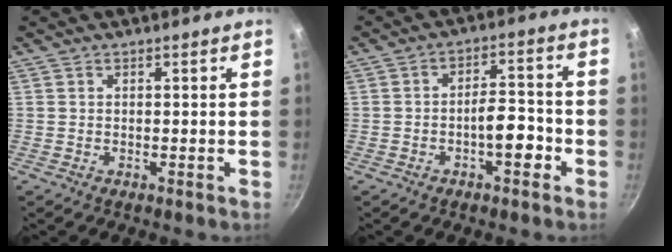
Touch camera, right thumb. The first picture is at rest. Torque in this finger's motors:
{"motor_torque": [1.42, 1.40, 0.93, -0.90, 0.25]}